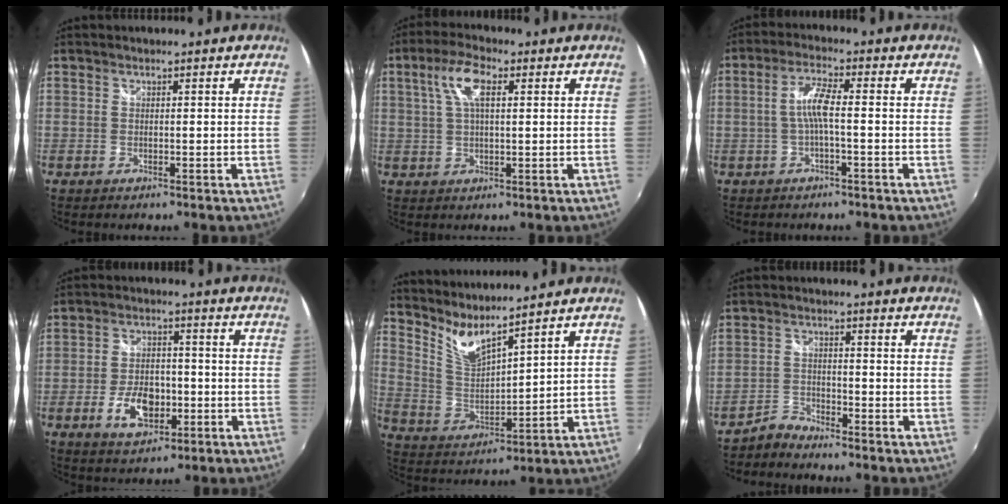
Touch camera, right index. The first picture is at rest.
{"total": 6.9, "force": [2.4, 2.5, 6.0], "torque": [-0.117, 0.014, 0.044]}
{"total": 4.9, "force": [-0.9, 0.4, 4.8], "torque": [-0.101, 0.008, -0.017]}
{"total": 9.0, "force": [-3.2, 5.4, 6.4], "torque": [-0.127, 0.006, -0.046]}
{"total": 7.4, "force": [6.7, 0.0, 3.2], "torque": [-0.066, -0.022, 0.138]}
{"total": 3.6, "force": [-3.5, 0.7, -0.3], "torque": [0.002, 0.004, -0.070]}